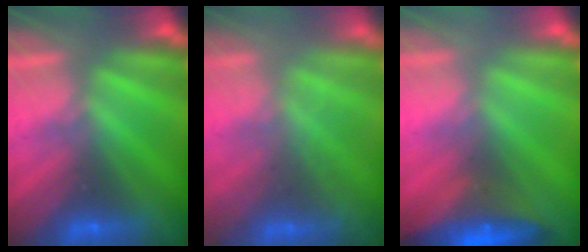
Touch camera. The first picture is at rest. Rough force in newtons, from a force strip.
{"total": 1.7}
{"total": 7.5}